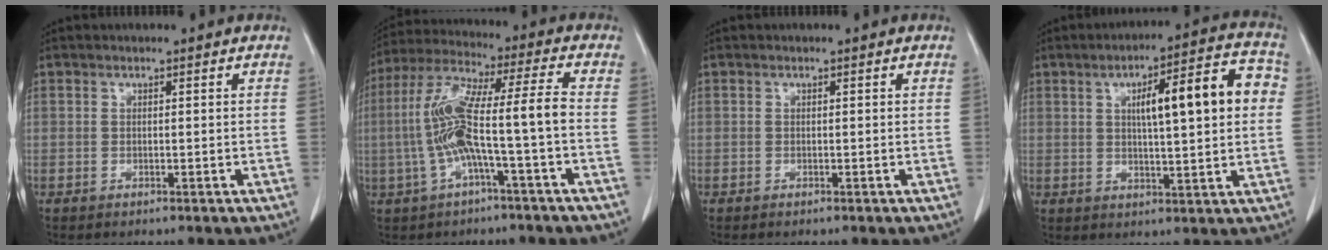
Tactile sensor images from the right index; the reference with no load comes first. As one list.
[{"total": 11.6, "force": [-2.4, 0.1, 11.3], "torque": [-0.234, 0.031, -0.048]}, {"total": 0.0}, {"total": 13.2, "force": [2.7, 2.5, 12.7], "torque": [-0.178, 0.033, 0.037]}]